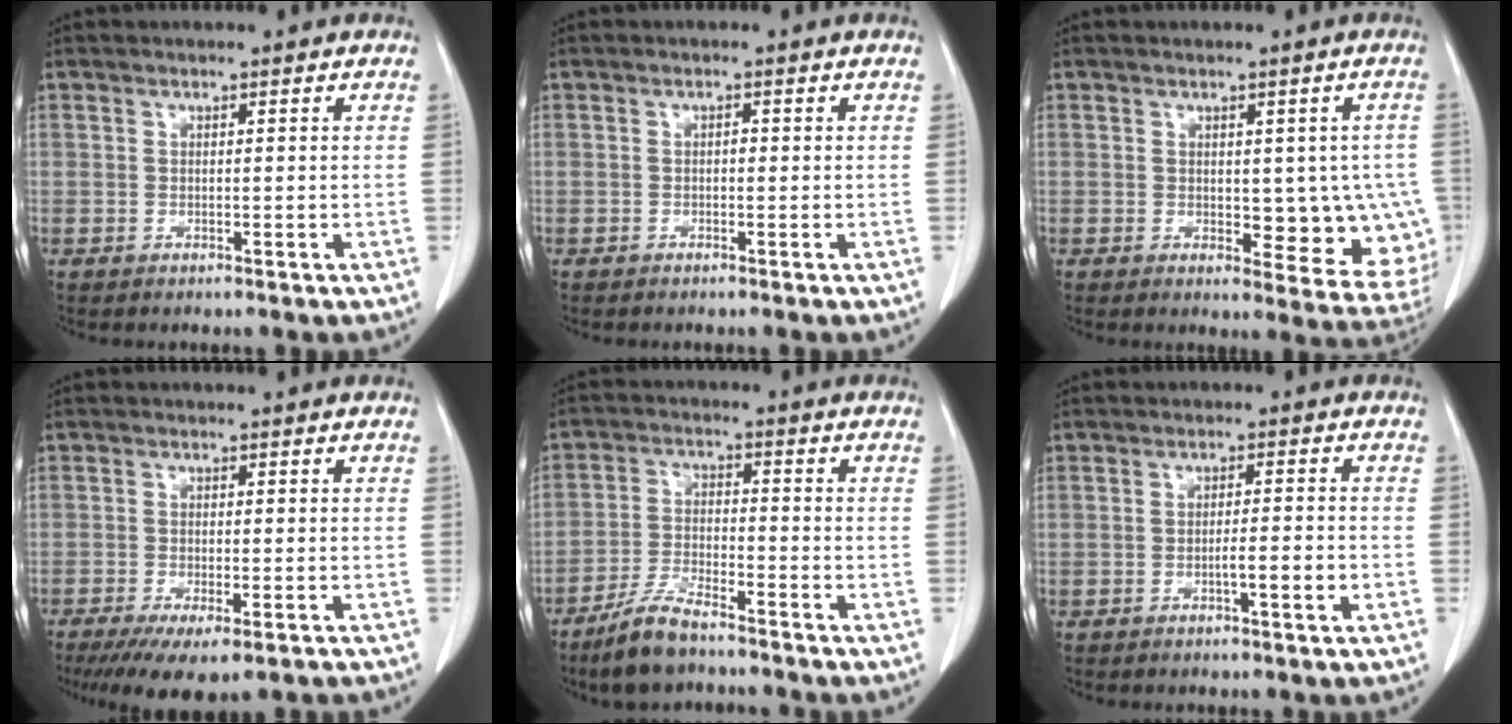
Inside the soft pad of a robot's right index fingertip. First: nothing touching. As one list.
[{"total": 0.6, "force": [-0.1, 0.3, 0.5], "torque": [-0.007, 0.002, -0.003]}, {"total": 10.1, "force": [-0.5, 5.1, 8.7], "torque": [-0.080, -0.002, 0.005]}, {"total": 10.7, "force": [-7.9, 2.4, 6.8], "torque": [-0.097, -0.019, -0.118]}, {"total": 7.2, "force": [-5.9, 1.4, 4.0], "torque": [-0.087, -0.016, -0.114]}, {"total": 3.6, "force": [-1.3, 0.1, 3.4], "torque": [-0.052, -0.001, -0.020]}]